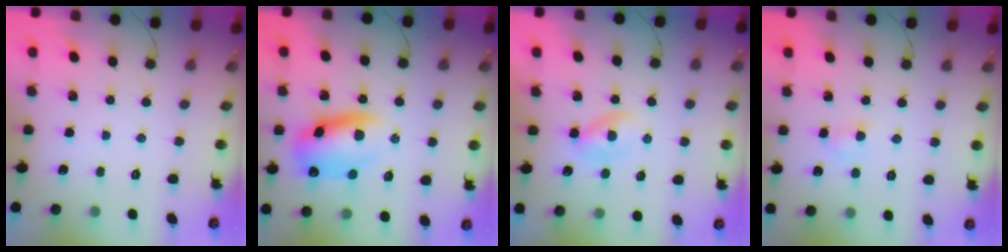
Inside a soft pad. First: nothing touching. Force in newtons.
{"total": 11.6, "press": 11.3, "slide": 2.4}
{"total": 2.4, "press": 2.2, "slide": 1.0}
{"total": 2.6, "press": 2.4, "slide": 1.1}